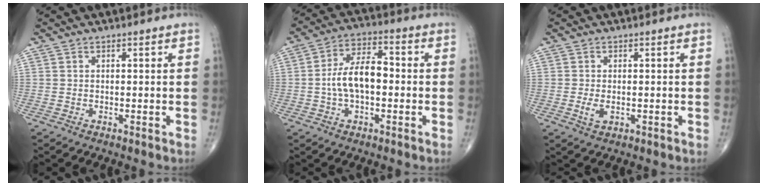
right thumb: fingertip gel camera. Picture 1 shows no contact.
{"total": 10.0, "force": [-0.8, 5.2, 8.5], "torque": [-0.153, 0.030, -0.022]}
{"total": 2.5, "force": [-0.5, 1.4, 2.1], "torque": [-0.044, -0.005, -0.008]}